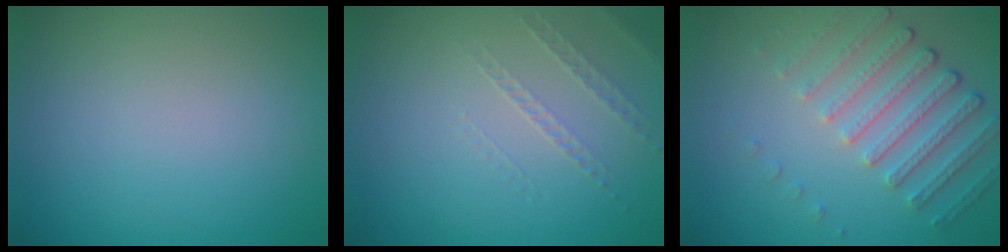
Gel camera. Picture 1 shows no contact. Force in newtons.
{"total": 1.1, "press": 0.6, "slide": 0.9}
{"total": 4.8, "press": 3.4, "slide": 3.3}